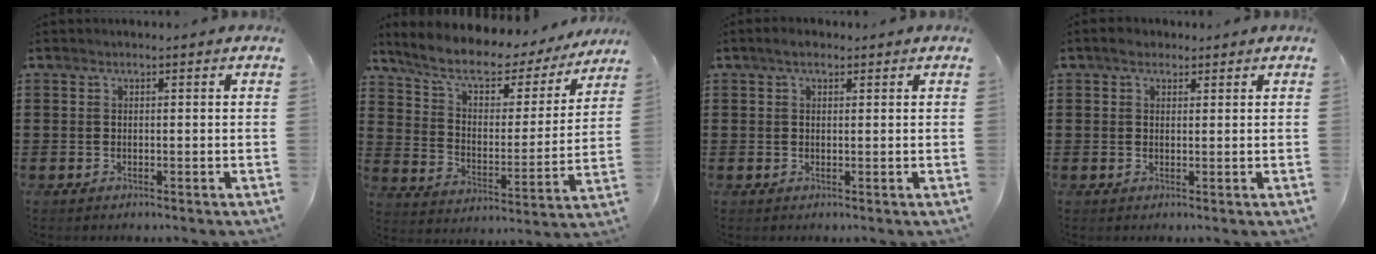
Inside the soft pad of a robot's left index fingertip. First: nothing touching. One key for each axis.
{"total": 8.1, "fx": 6.5, "fy": 2.8, "fz": 4.0, "tx": -0.098, "ty": -0.041, "tz": 0.106}
{"total": 1.6, "fx": 0.8, "fy": 0.9, "fz": 1.0, "tx": -0.022, "ty": 0.006, "tz": 0.014}
{"total": 1.9, "fx": 1.2, "fy": 1.2, "fz": 0.7, "tx": -0.011, "ty": 0.005, "tz": 0.020}